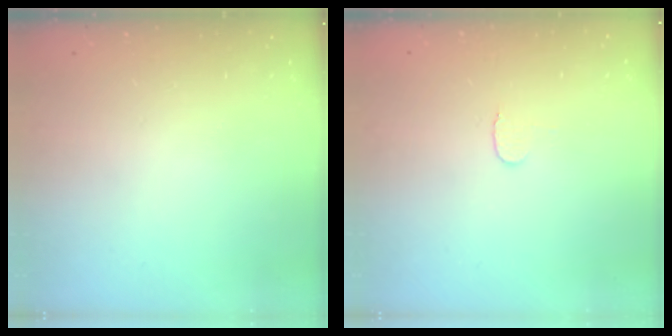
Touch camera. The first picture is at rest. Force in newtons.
{"total": 3.5, "press": 3.5, "slide": 0.4}